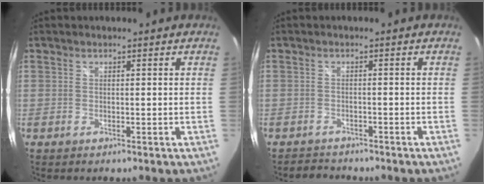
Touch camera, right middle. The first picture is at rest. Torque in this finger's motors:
{"motor_torque": [0.16, -0.36, -0.04, -0.01]}